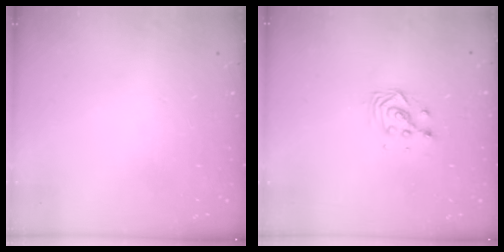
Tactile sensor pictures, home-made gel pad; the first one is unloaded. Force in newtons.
{"total": 3.4, "press": 3.4, "slide": 0.2}